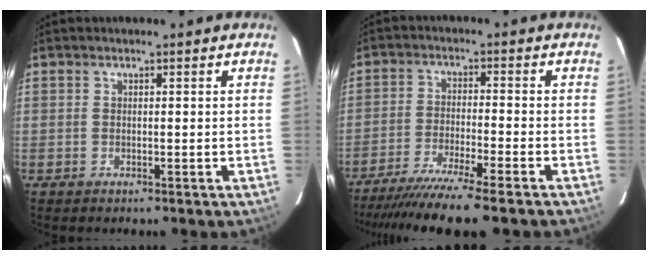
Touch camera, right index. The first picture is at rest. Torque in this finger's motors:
{"motor_torque": [1.61, -0.53, 0.77, 0.18]}